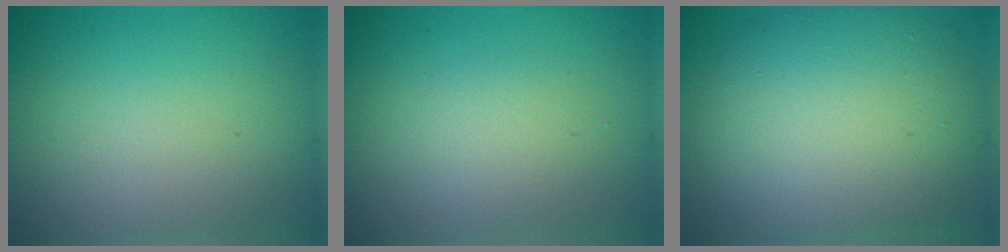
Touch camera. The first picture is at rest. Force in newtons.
{"total": 1.9, "press": 1.9, "slide": 0.1}
{"total": 10.7, "press": 10.6, "slide": 0.5}